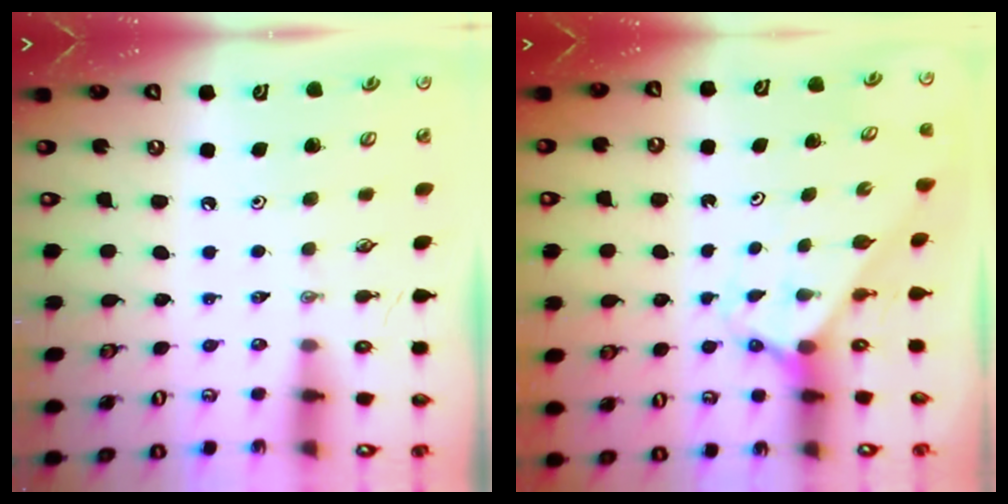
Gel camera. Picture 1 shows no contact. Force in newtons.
{"total": 2.4, "press": 2.4, "slide": 0.2}